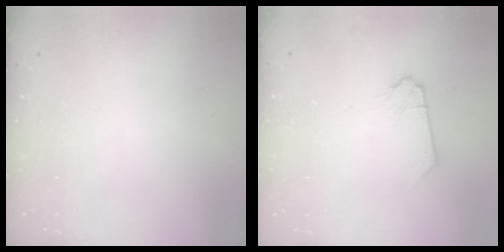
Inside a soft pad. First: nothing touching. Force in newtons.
{"total": 0.0}